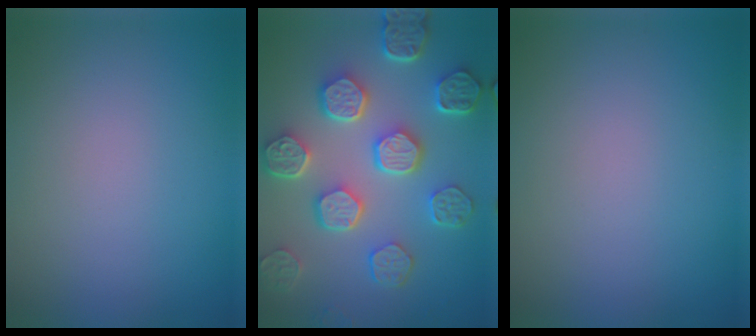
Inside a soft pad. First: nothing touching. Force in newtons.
{"total": 7.9, "press": 6.0, "slide": 5.1}
{"total": 0.0}